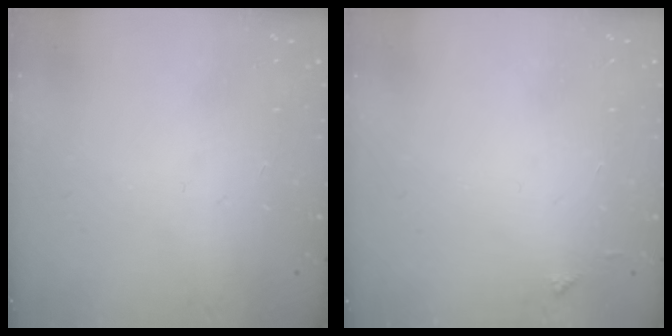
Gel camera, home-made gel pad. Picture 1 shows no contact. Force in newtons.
{"total": 3.8, "press": 3.7, "slide": 0.6}